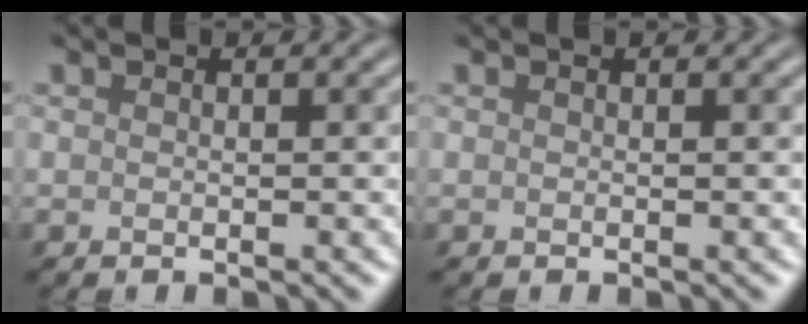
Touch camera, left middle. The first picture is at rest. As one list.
[{"total": 0.0}]